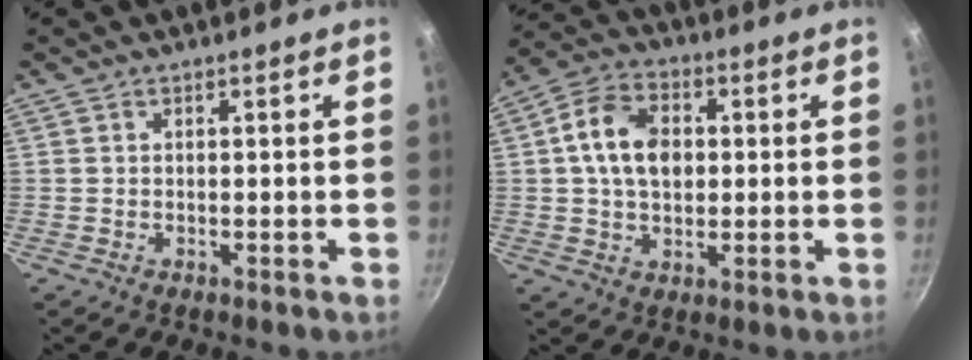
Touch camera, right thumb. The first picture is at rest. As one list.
[{"total": 11.2, "force": [1.4, 7.9, 7.8], "torque": [-0.120, 0.013, 0.014]}]